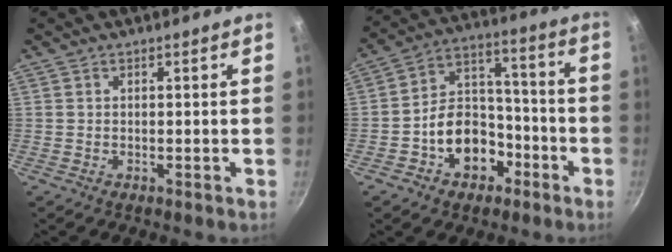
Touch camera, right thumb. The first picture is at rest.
{"total": 12.9, "force": [-5.5, 9.6, 6.7], "torque": [-0.065, 0.069, -0.086]}